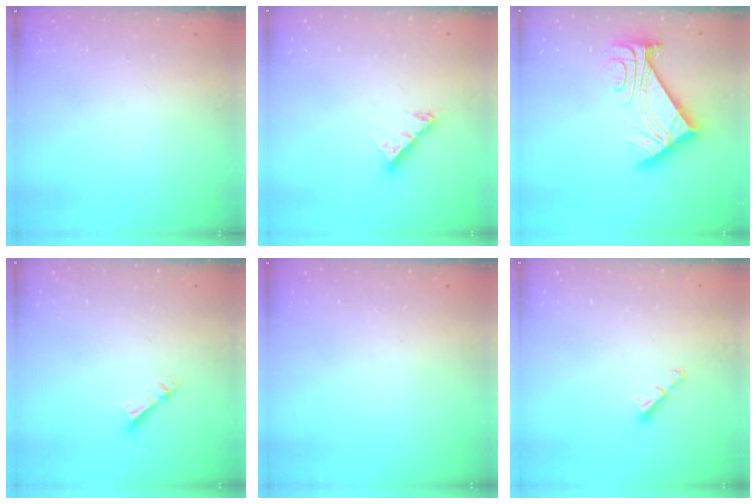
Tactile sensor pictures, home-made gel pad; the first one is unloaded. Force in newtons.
{"total": 6.8, "press": 6.8, "slide": 0.8}
{"total": 10.5, "press": 10.5, "slide": 0.8}
{"total": 2.4, "press": 2.4, "slide": 0.4}
{"total": 0.0}
{"total": 3.0, "press": 2.9, "slide": 0.5}